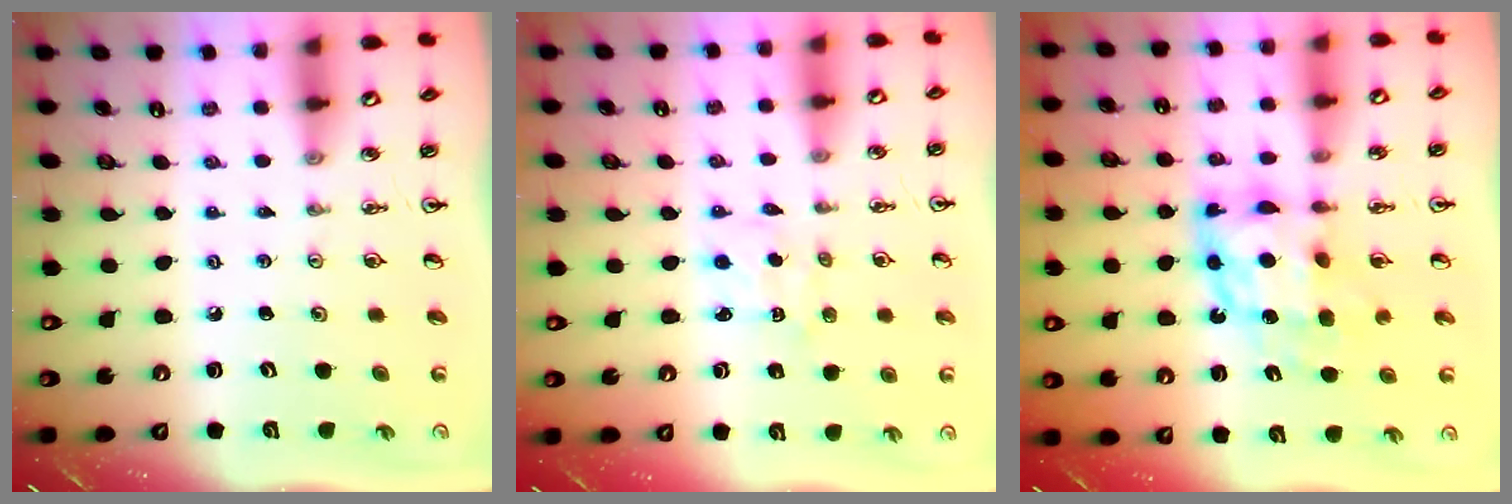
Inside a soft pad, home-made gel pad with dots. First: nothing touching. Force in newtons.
{"total": 2.4, "press": 2.4, "slide": 0.3}
{"total": 10.5, "press": 10.4, "slide": 0.9}